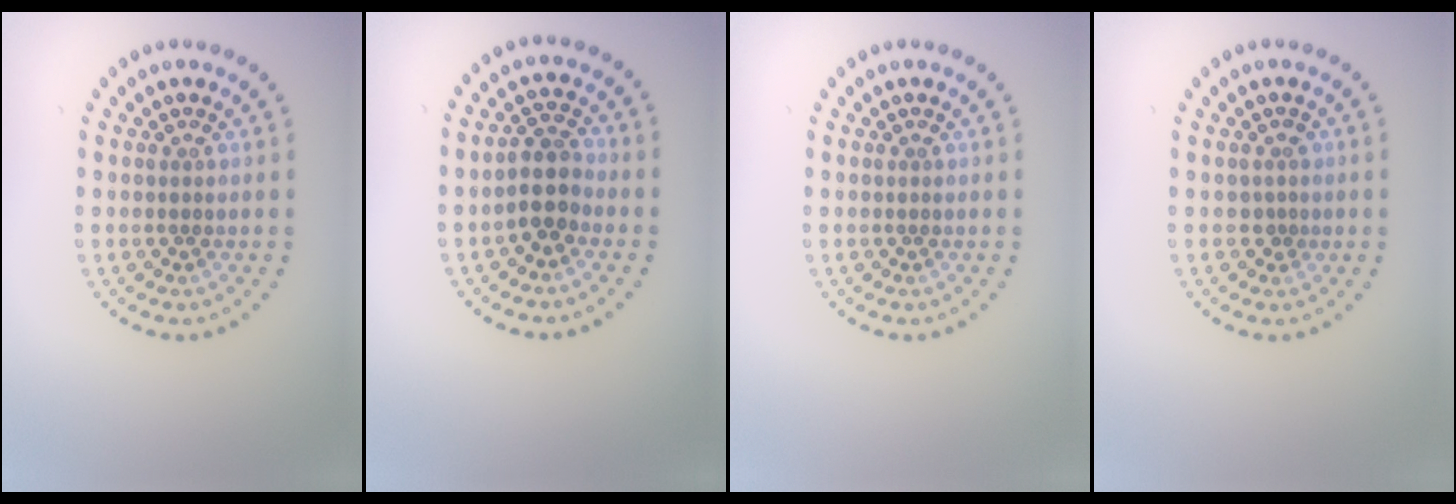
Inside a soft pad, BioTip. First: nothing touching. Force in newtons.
{"total": 2.8, "press": 2.5, "slide": 1.3}
{"total": 0.0}
{"total": 1.1, "press": 0.9, "slide": 0.6}